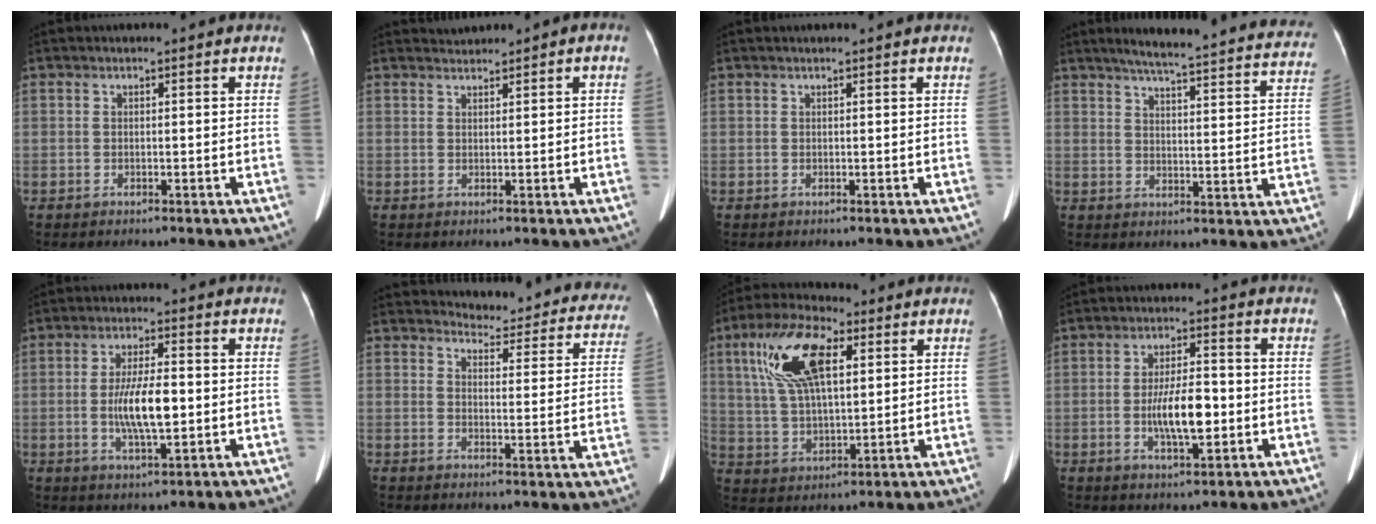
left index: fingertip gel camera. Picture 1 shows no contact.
{"total": 1.2, "force": [1.1, 0.4, 0.2], "torque": [-0.004, 0.019, 0.020]}
{"total": 1.5, "force": [1.3, 0.0, 0.7], "torque": [-0.011, 0.019, 0.017]}
{"total": 27.8, "force": [25.2, 2.5, 11.4], "torque": [-0.153, -0.053, 0.293]}
{"total": 7.9, "force": [-0.9, 1.8, 7.6], "torque": [-0.151, -0.004, -0.017]}
{"total": 17.3, "force": [16.4, 4.1, 3.7], "torque": [-0.011, -0.064, 0.161]}
{"total": 13.5, "force": [5.1, 5.3, 11.4], "torque": [-0.238, 0.025, 0.096]}
{"total": 7.6, "force": [-1.5, 2.1, 7.2], "torque": [-0.140, -0.001, -0.028]}